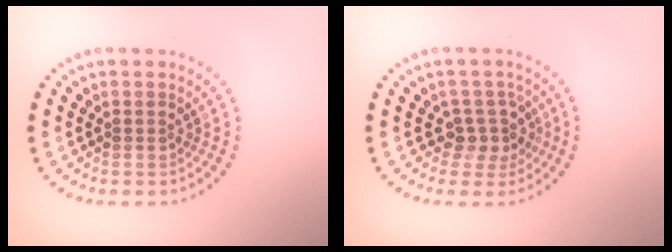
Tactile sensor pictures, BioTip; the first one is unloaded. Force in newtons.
{"total": 2.7, "press": 2.1, "slide": 1.7}